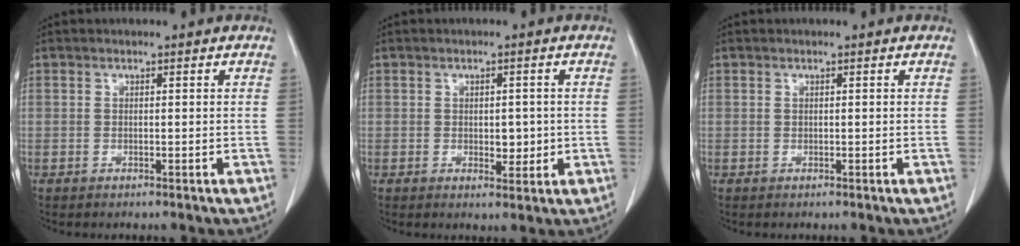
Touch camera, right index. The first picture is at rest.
{"total": 3.2, "force": [-0.2, 1.8, 2.6], "torque": [-0.034, -0.002, 0.003]}
{"total": 0.0}